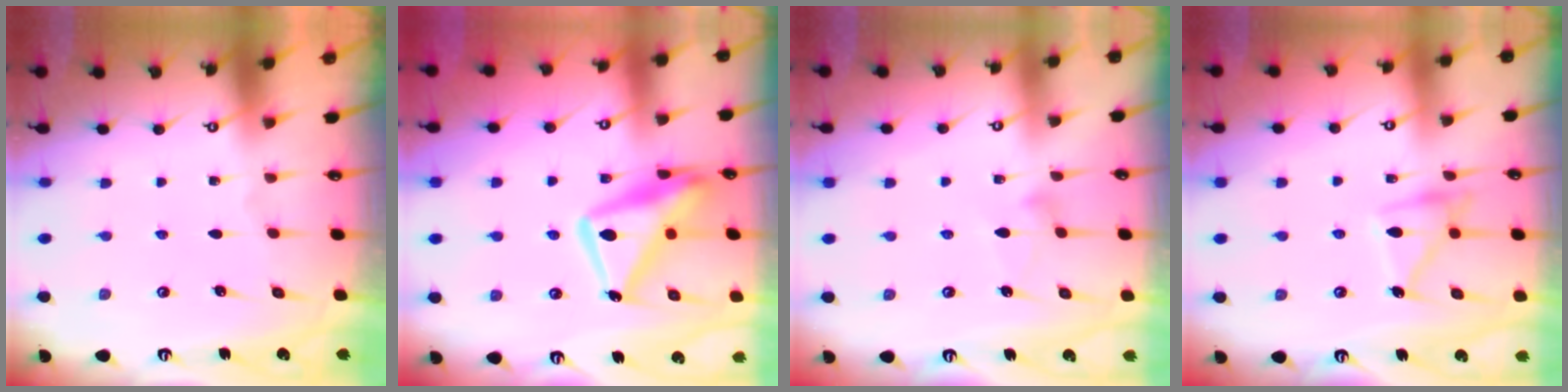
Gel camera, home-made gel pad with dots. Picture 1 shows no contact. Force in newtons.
{"total": 17.8, "press": 17.7, "slide": 1.7}
{"total": 8.3, "press": 8.3, "slide": 0.5}
{"total": 13.6, "press": 13.6, "slide": 0.9}